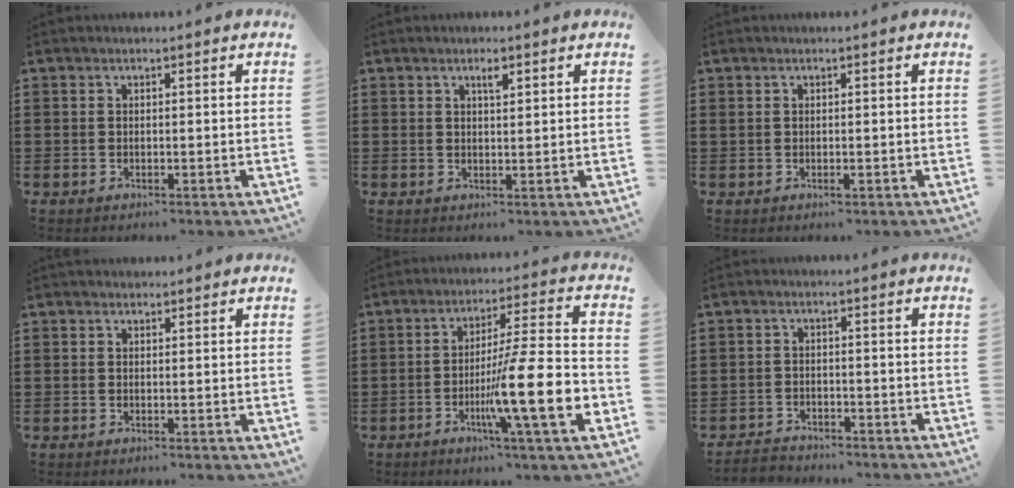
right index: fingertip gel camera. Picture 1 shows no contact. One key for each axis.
{"total": 1.7, "fx": 0.9, "fy": 0.4, "fz": 1.4, "tx": -0.021, "ty": 0.000, "tz": 0.013}
{"total": 0.5, "fx": 0.0, "fy": 0.1, "fz": 0.5, "tx": -0.011, "ty": -0.002, "tz": 0.001}
{"total": 0.9, "fx": 0.7, "fy": 0.5, "fz": 0.0, "tx": -0.001, "ty": 0.002, "tz": 0.014}
{"total": 15.2, "fx": -5.1, "fy": 1.6, "fz": 14.2, "tx": -0.235, "ty": -0.008, "tz": -0.086}
{"total": 2.3, "fx": -2.3, "fy": 0.4, "fz": -0.2, "tx": -0.005, "ty": -0.001, "tz": -0.051}